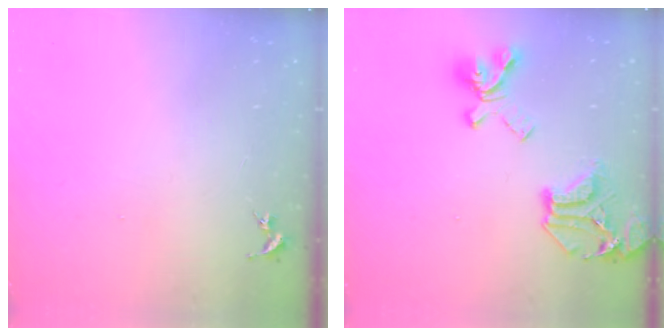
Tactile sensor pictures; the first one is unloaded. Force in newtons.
{"total": 21.7, "press": 21.6, "slide": 2.0}